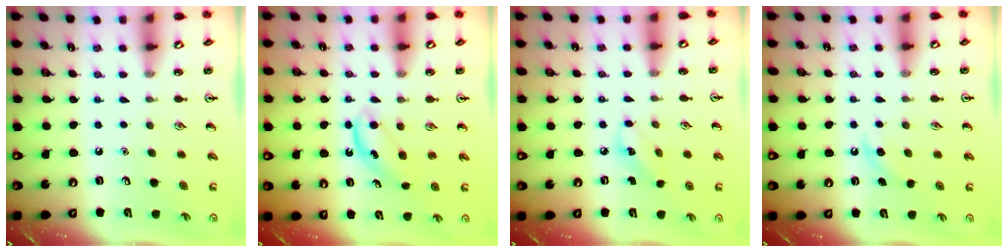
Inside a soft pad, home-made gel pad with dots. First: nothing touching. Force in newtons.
{"total": 5.0, "press": 4.9, "slide": 1.1}
{"total": 3.6, "press": 3.4, "slide": 1.1}
{"total": 5.2, "press": 4.9, "slide": 1.8}